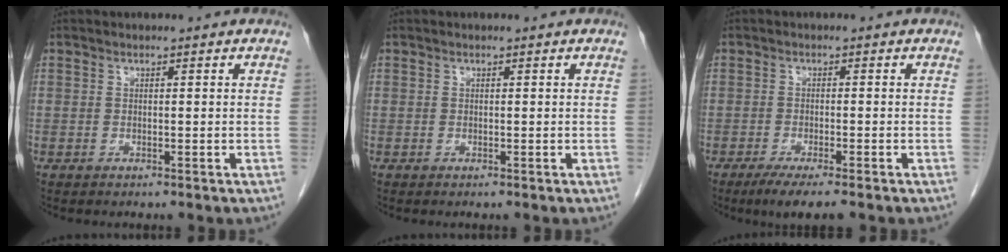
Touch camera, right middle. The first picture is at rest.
{"total": 0.0}
{"total": 5.2, "force": [-3.7, 0.4, 3.6], "torque": [-0.057, -0.012, -0.057]}